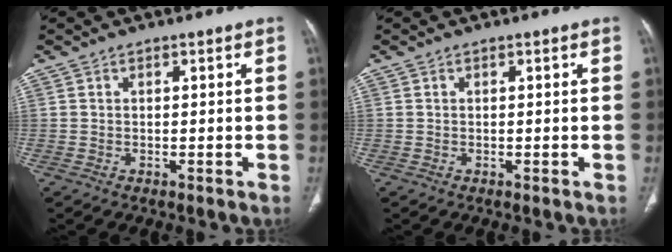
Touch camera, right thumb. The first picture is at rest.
{"total": 0.0}